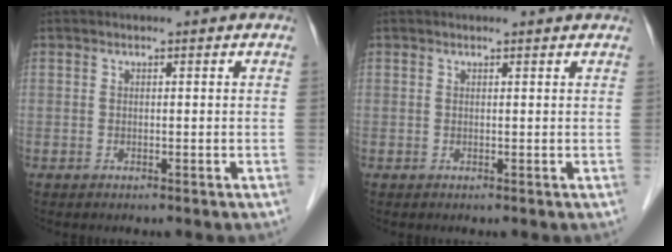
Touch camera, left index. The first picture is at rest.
{"total": 1.8, "force": [1.8, 0.2, 0.3], "torque": [-0.012, 0.005, 0.015]}